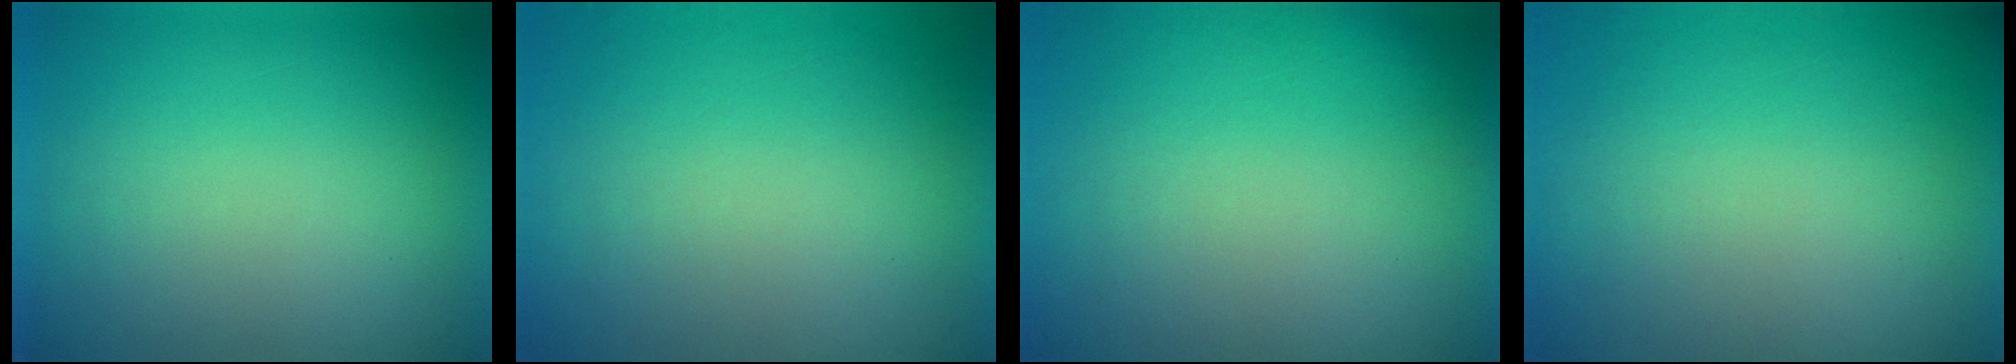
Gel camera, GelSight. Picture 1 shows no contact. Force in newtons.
{"total": 8.3}
{"total": 5.7}
{"total": 5.0}